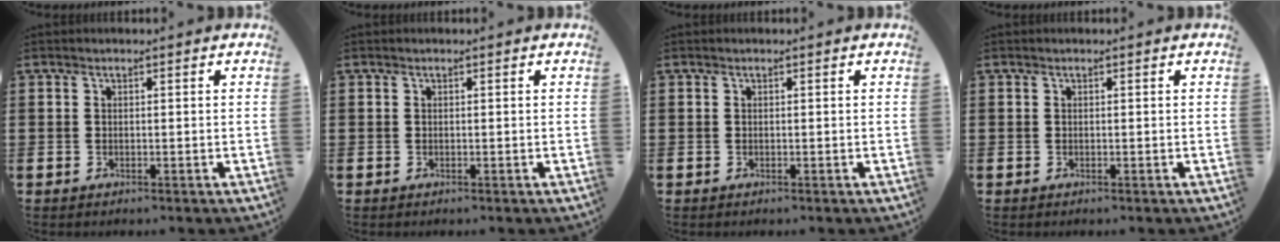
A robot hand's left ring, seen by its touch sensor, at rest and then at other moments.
{"total": 0.0}
{"total": 0.0}
{"total": 0.0}